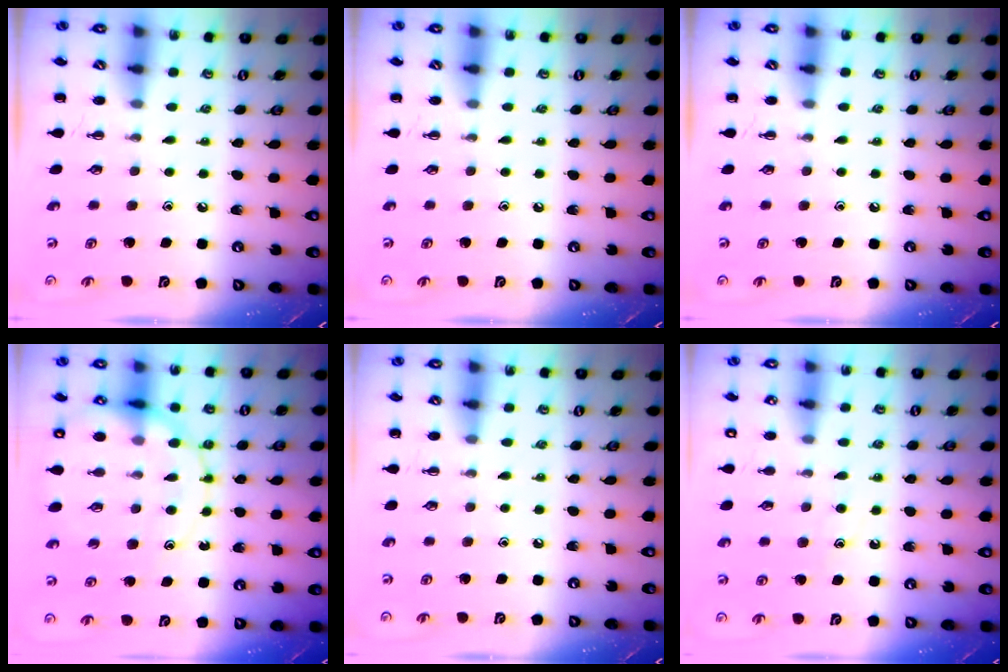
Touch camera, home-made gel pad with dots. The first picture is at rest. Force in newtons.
{"total": 0.0}
{"total": 0.0}
{"total": 16.7, "press": 16.4, "slide": 3.4}
{"total": 6.1, "press": 5.7, "slide": 2.2}
{"total": 9.7, "press": 9.6, "slide": 1.2}